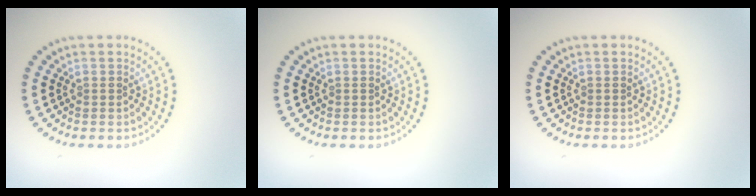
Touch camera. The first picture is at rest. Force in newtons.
{"total": 0.0}
{"total": 0.0}